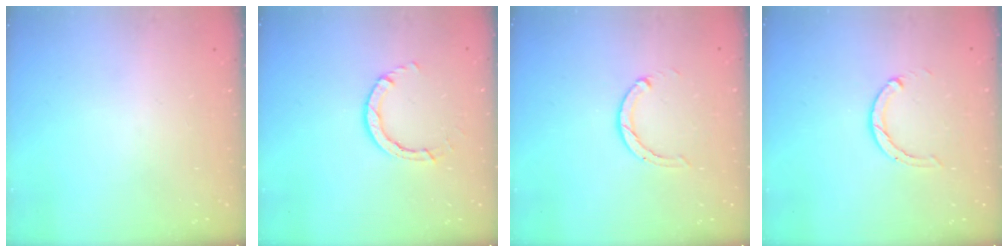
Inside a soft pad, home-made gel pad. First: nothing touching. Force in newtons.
{"total": 3.7, "press": 3.7, "slide": 0.4}
{"total": 2.0, "press": 2.0, "slide": 0.3}
{"total": 2.0, "press": 2.0, "slide": 0.3}